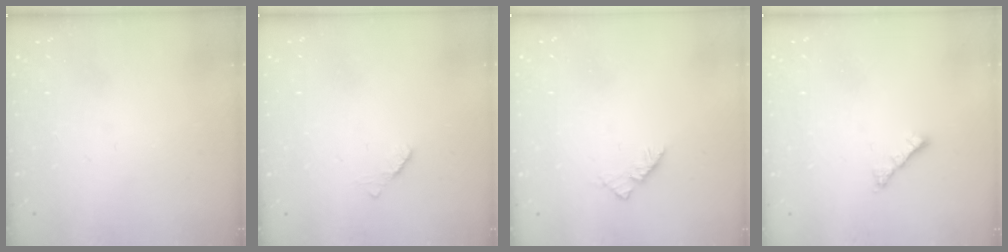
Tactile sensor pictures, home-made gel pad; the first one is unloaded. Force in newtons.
{"total": 2.2, "press": 2.2, "slide": 0.3}
{"total": 2.9, "press": 2.8, "slide": 0.7}
{"total": 2.0, "press": 1.9, "slide": 0.5}